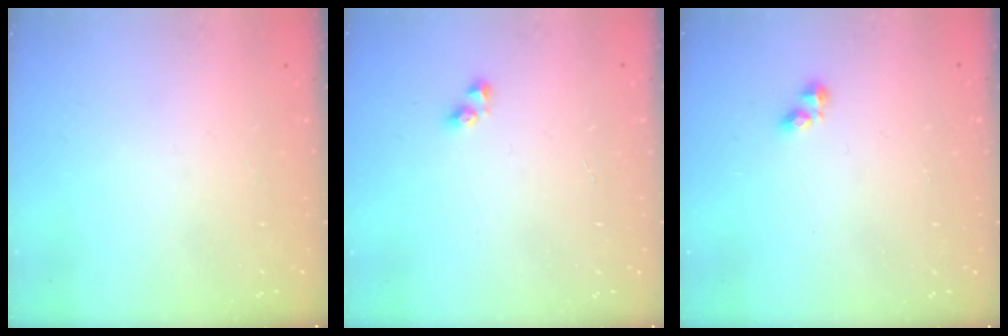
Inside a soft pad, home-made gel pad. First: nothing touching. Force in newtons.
{"total": 3.2, "press": 3.2, "slide": 0.4}
{"total": 2.5, "press": 2.5, "slide": 0.4}